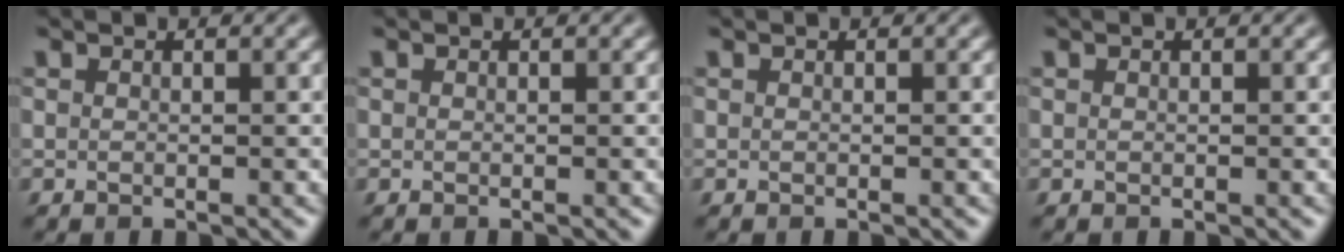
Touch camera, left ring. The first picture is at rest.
{"total": 0.0}
{"total": 0.0}
{"total": 0.0}